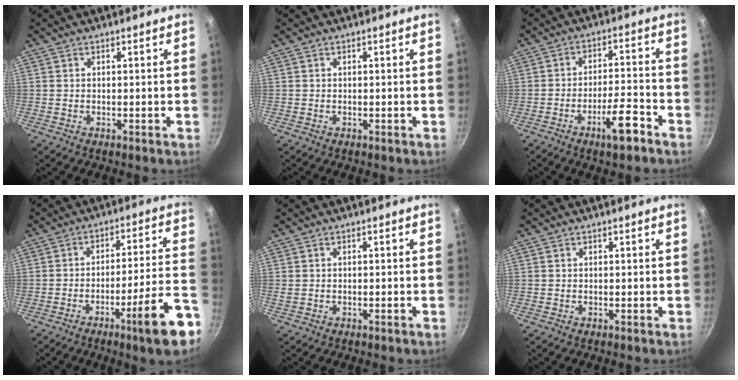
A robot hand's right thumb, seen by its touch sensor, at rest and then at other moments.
{"total": 0.0}
{"total": 7.9, "force": [-4.6, 1.8, 6.1], "torque": [-0.095, 0.034, -0.070]}
{"total": 13.9, "force": [-7.3, 0.8, 11.8], "torque": [-0.163, 0.047, -0.105]}
{"total": 0.6, "force": [-0.2, 0.4, 0.4], "torque": [-0.013, 0.004, 0.001]}
{"total": 0.0}